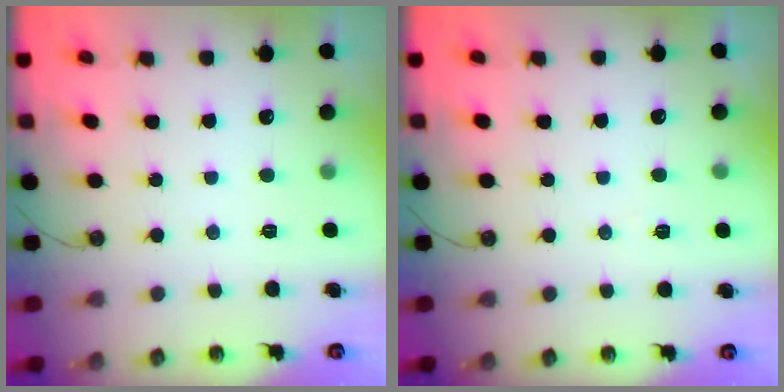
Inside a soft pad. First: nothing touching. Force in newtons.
{"total": 5.2, "press": 3.0, "slide": 4.3}